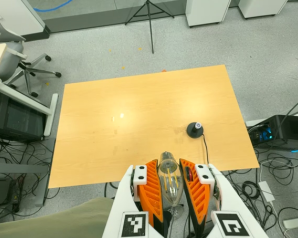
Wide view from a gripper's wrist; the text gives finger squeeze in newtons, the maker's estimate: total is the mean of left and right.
{"total": 19.3, "left": 20.2, "right": 18.4}